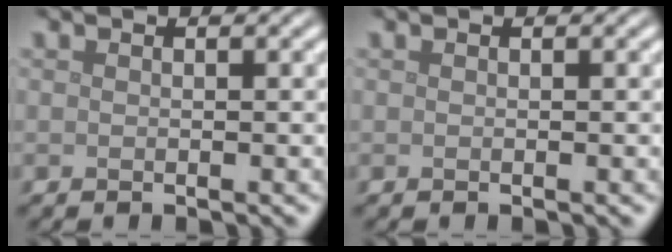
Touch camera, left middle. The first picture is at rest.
{"total": 0.0}